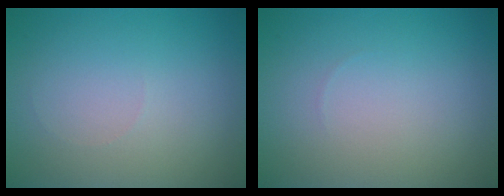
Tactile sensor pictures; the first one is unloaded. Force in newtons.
{"total": 0.0}